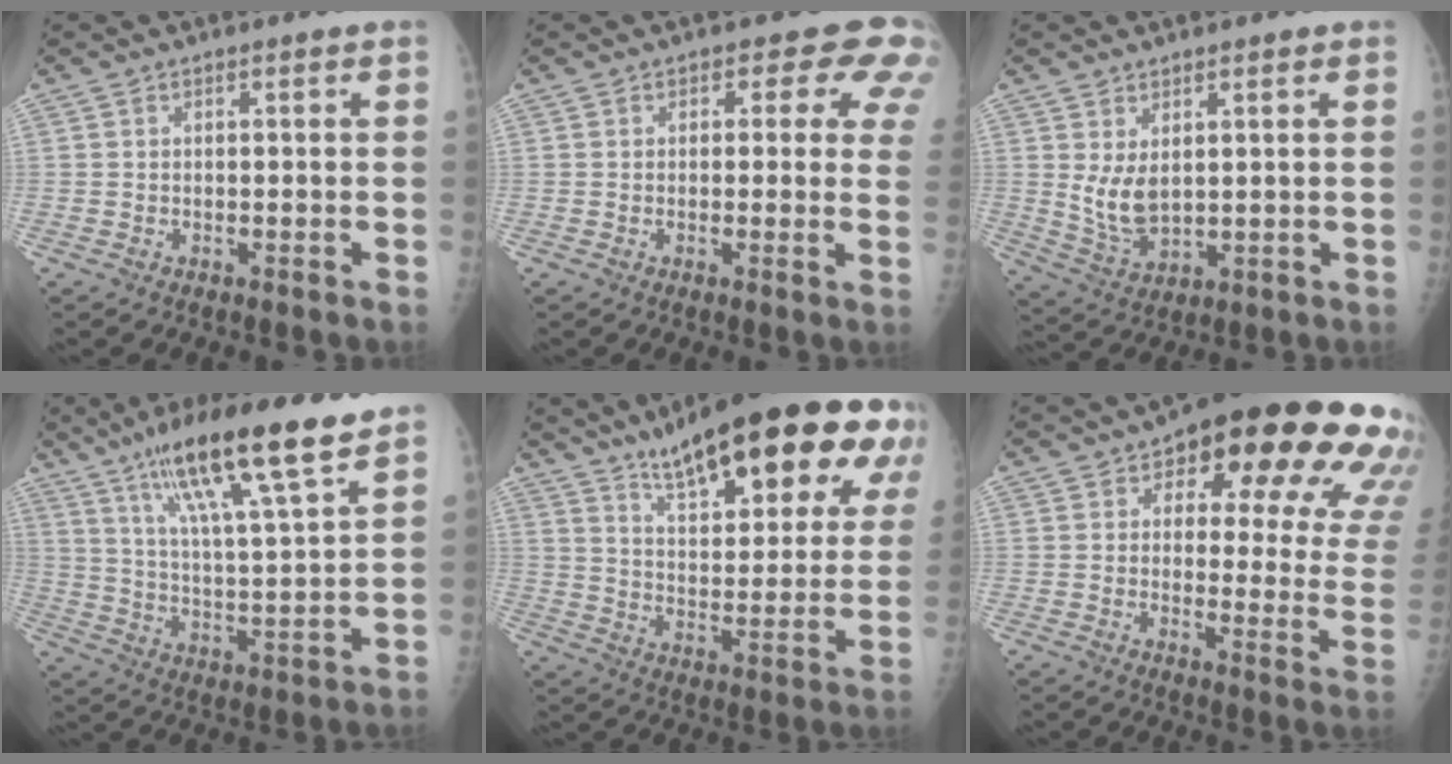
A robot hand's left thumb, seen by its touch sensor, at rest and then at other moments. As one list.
[{"total": 7.6, "force": [4.2, 4.3, 4.8], "torque": [-0.009, -0.013, 0.025]}, {"total": 6.2, "force": [1.7, 3.7, 4.7], "torque": [-0.075, -0.024, 0.048]}, {"total": 18.3, "force": [11.5, 2.3, 14.0], "torque": [-0.238, -0.042, 0.201]}, {"total": 27.4, "force": [16.4, 7.7, 20.5], "torque": [-0.261, -0.040, 0.244]}, {"total": 24.9, "force": [12.6, 9.7, 19.2], "torque": [-0.204, -0.026, 0.151]}]